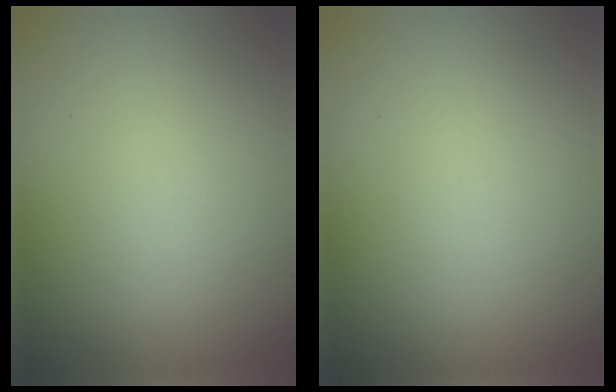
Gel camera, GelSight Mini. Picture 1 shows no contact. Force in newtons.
{"total": 0.0}